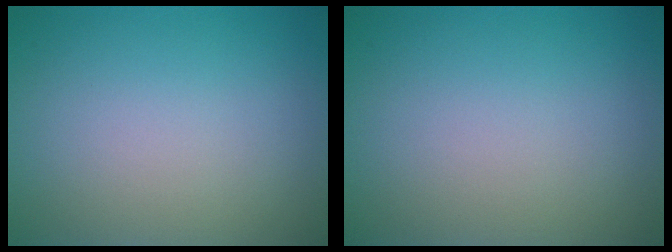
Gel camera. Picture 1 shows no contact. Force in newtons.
{"total": 0.0}